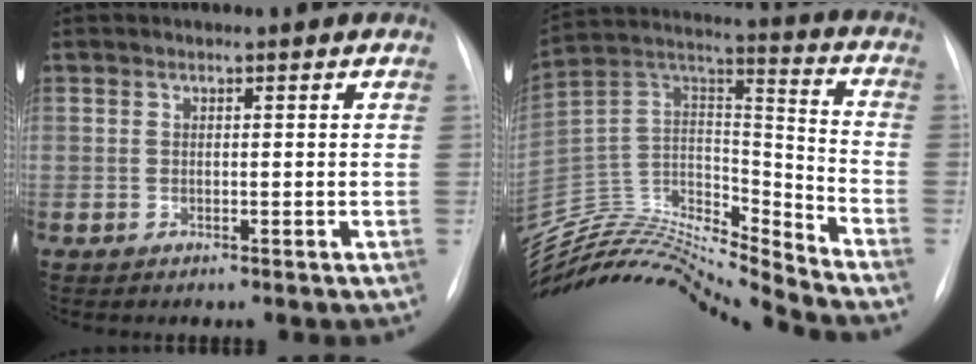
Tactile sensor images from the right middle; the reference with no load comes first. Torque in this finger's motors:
{"motor_torque": [-0.72, -1.10, -0.30, -0.05]}